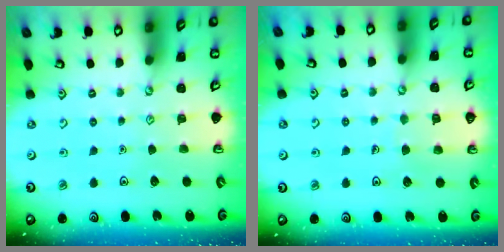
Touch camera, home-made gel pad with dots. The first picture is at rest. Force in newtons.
{"total": 5.2, "press": 5.2, "slide": 0.3}